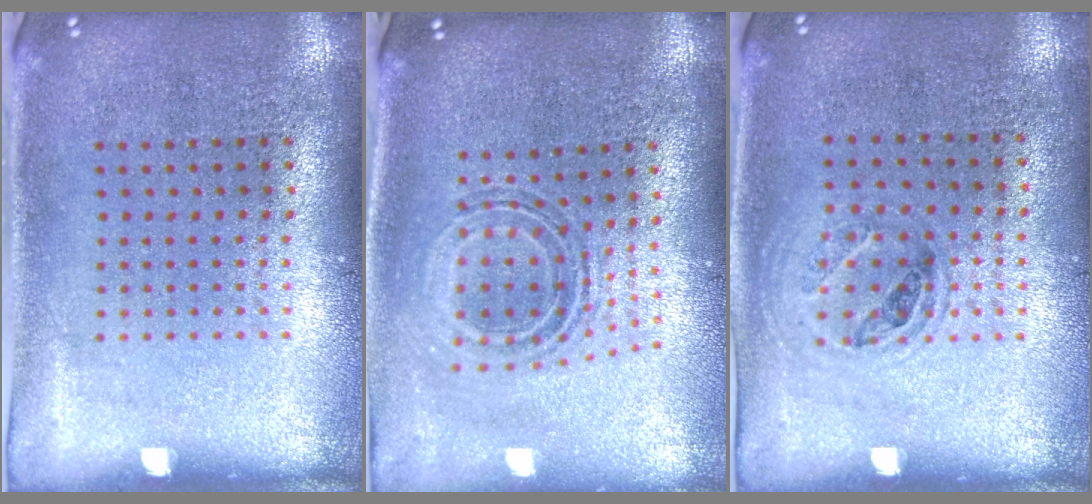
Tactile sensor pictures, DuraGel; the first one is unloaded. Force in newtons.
{"total": 0.8, "press": 0.8, "slide": 0.3}
{"total": 1.0, "press": 0.9, "slide": 0.5}